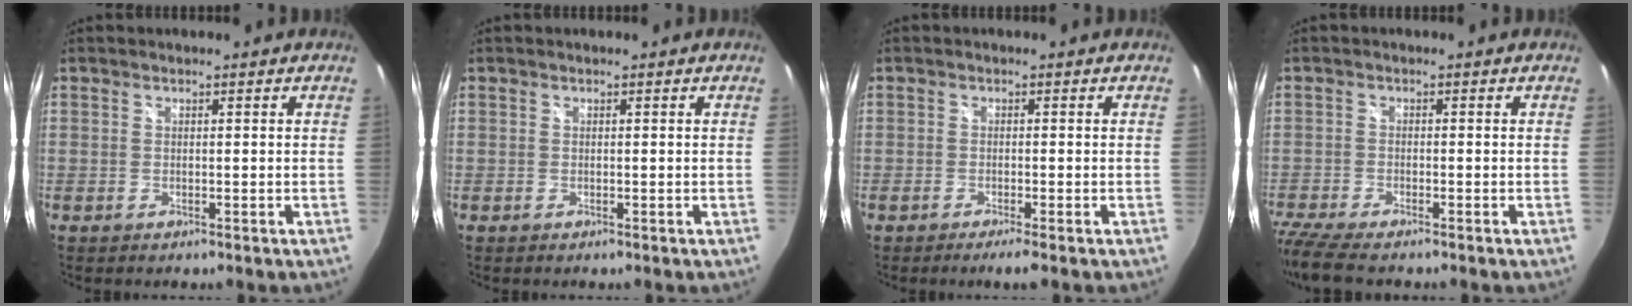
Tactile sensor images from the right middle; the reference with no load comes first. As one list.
[{"total": 0.0}, {"total": 2.3, "force": [-1.7, -0.5, 1.4], "torque": [-0.028, -0.010, -0.031]}, {"total": 7.0, "force": [-5.9, 0.9, 3.7], "torque": [-0.102, -0.031, -0.109]}]